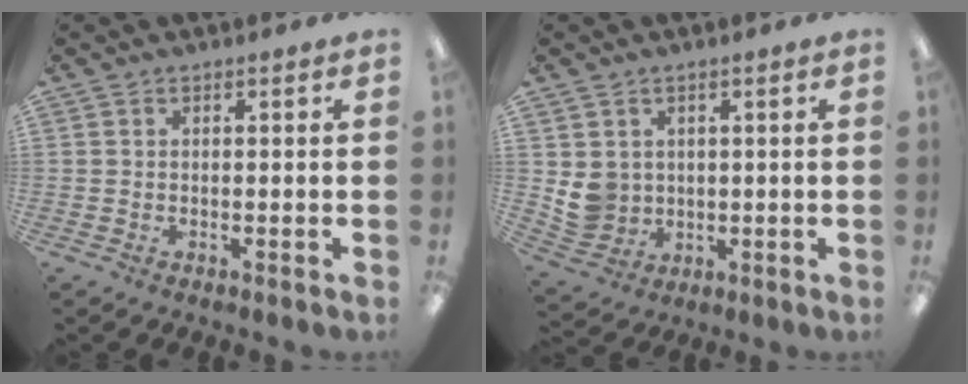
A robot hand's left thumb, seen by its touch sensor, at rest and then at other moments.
{"total": 5.9, "force": [1.6, 5.5, 1.4], "torque": [-0.026, -0.001, 0.039]}